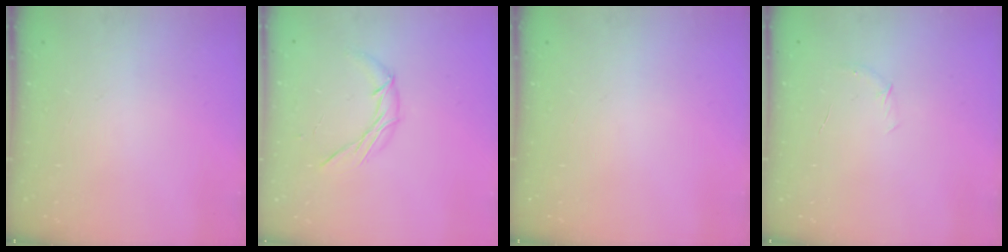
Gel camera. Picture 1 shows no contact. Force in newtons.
{"total": 6.8, "press": 6.8, "slide": 0.7}
{"total": 0.0}
{"total": 3.8, "press": 3.6, "slide": 1.2}